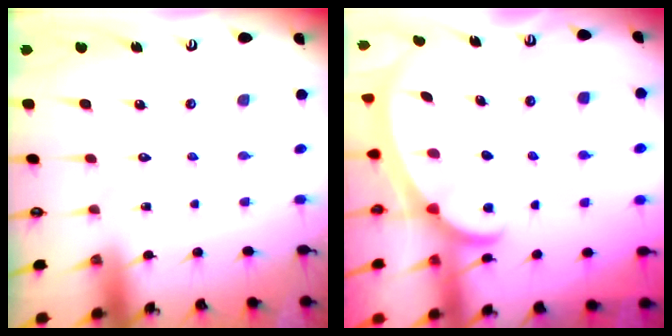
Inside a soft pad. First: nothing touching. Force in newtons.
{"total": 2.5, "press": 2.4, "slide": 0.4}